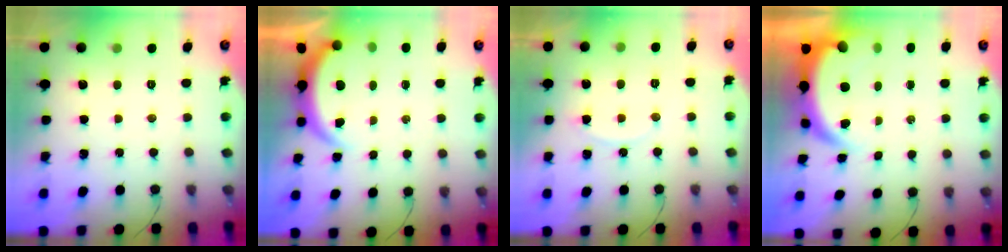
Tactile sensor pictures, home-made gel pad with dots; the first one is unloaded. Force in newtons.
{"total": 3.9, "press": 3.9, "slide": 0.2}
{"total": 5.1, "press": 5.1, "slide": 0.7}
{"total": 6.7, "press": 6.7, "slide": 1.0}